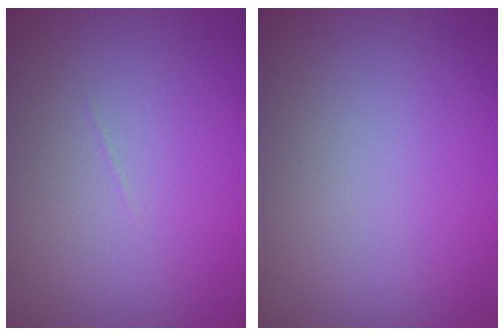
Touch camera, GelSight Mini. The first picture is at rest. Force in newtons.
{"total": 0.0}